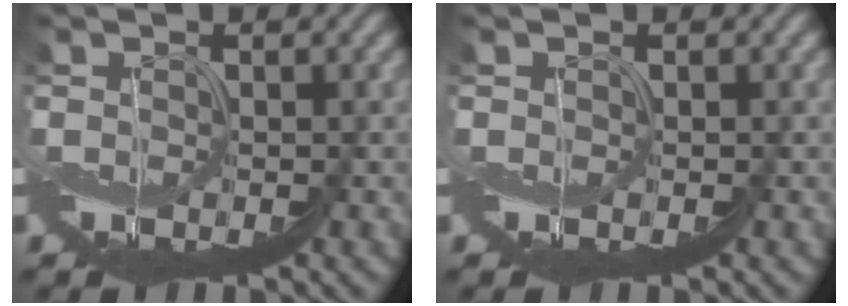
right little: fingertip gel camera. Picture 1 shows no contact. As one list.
[{"total": 0.0}]